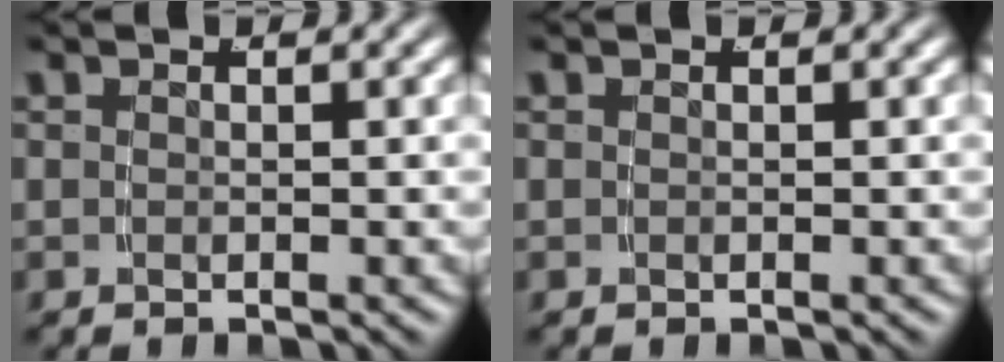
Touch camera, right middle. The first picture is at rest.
{"total": 0.0}